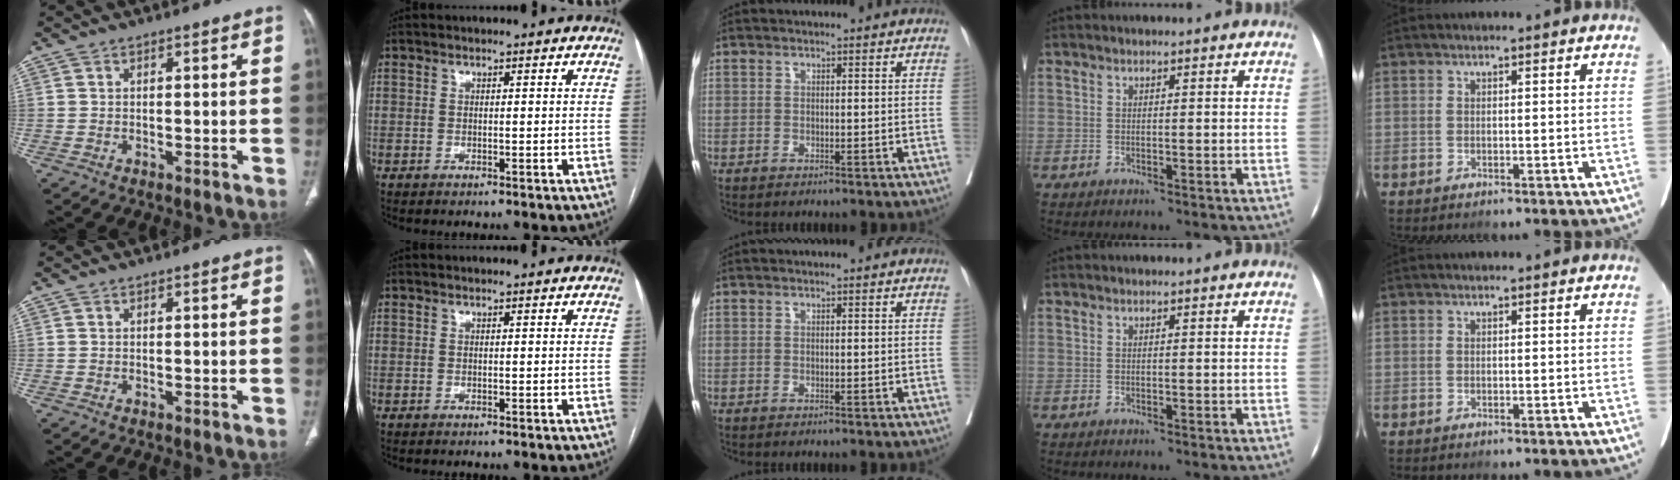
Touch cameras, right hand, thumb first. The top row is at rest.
{}